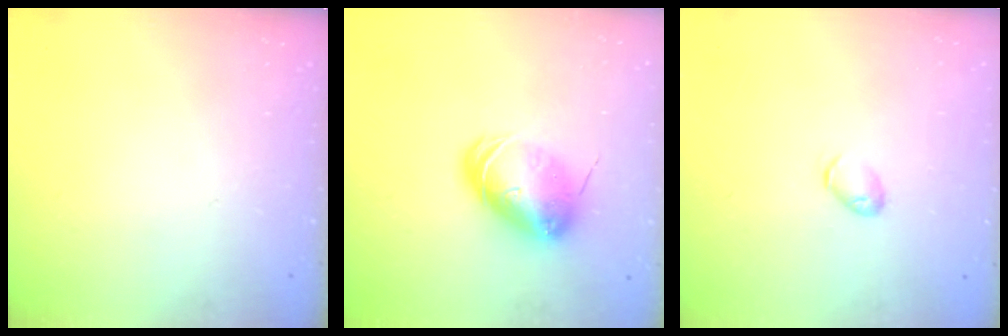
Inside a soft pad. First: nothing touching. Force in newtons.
{"total": 9.4, "press": 9.3, "slide": 1.6}
{"total": 4.8, "press": 4.7, "slide": 1.0}